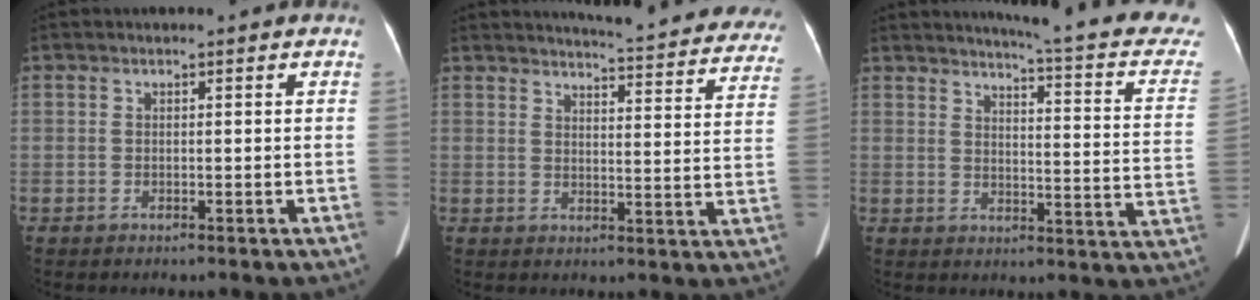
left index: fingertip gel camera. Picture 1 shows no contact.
{"total": 23.9, "force": [22.7, 2.4, 7.3], "torque": [-0.081, -0.093, 0.246]}
{"total": 17.9, "force": [16.0, 1.1, 7.9], "torque": [-0.102, -0.073, 0.168]}